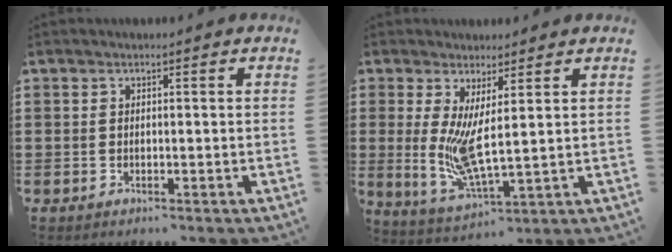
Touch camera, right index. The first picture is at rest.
{"total": 6.9, "force": [1.4, 1.4, 6.6], "torque": [-0.133, -0.026, 0.026]}